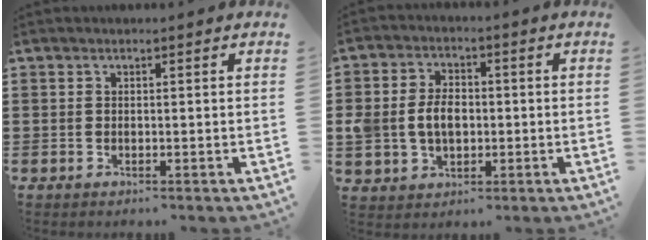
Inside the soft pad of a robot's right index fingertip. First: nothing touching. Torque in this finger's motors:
{"motor_torque": [1.33, -0.10, 0.73, 0.16]}